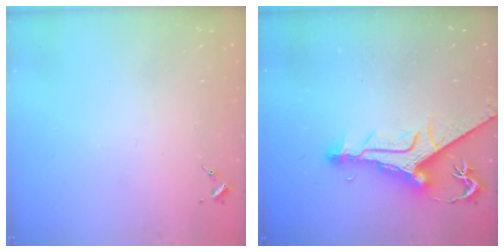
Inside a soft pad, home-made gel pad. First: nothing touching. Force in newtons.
{"total": 12.8, "press": 12.7, "slide": 1.7}